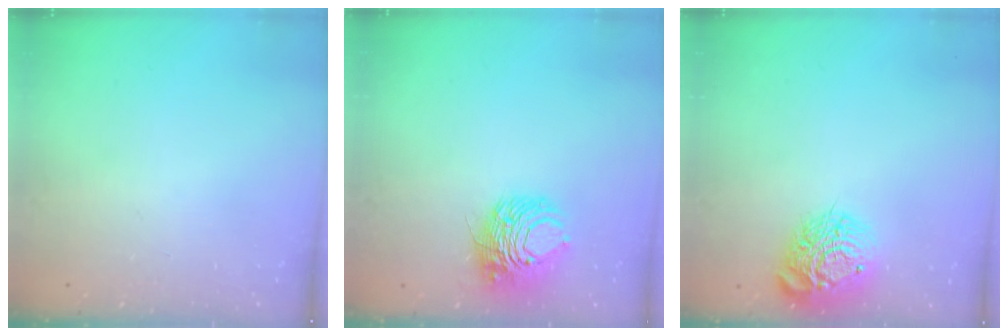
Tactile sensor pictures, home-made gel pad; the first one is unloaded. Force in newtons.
{"total": 9.4, "press": 9.3, "slide": 1.5}
{"total": 15.8, "press": 15.7, "slide": 1.3}